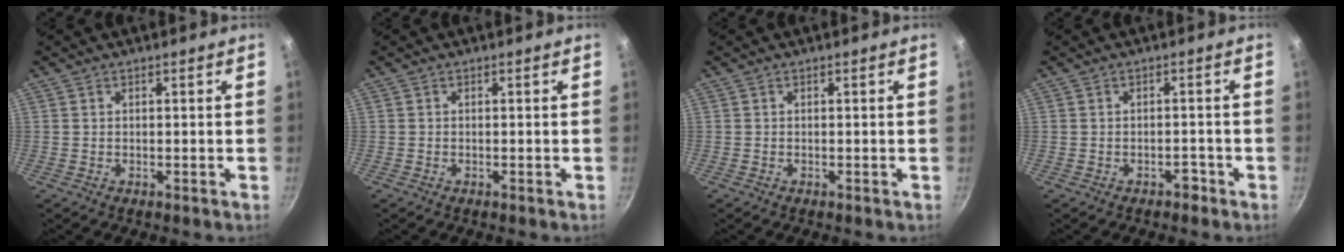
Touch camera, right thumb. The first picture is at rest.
{"total": 0.0}
{"total": 0.0}
{"total": 1.7, "force": [-1.2, 1.0, 0.6], "torque": [0.006, 0.021, -0.008]}